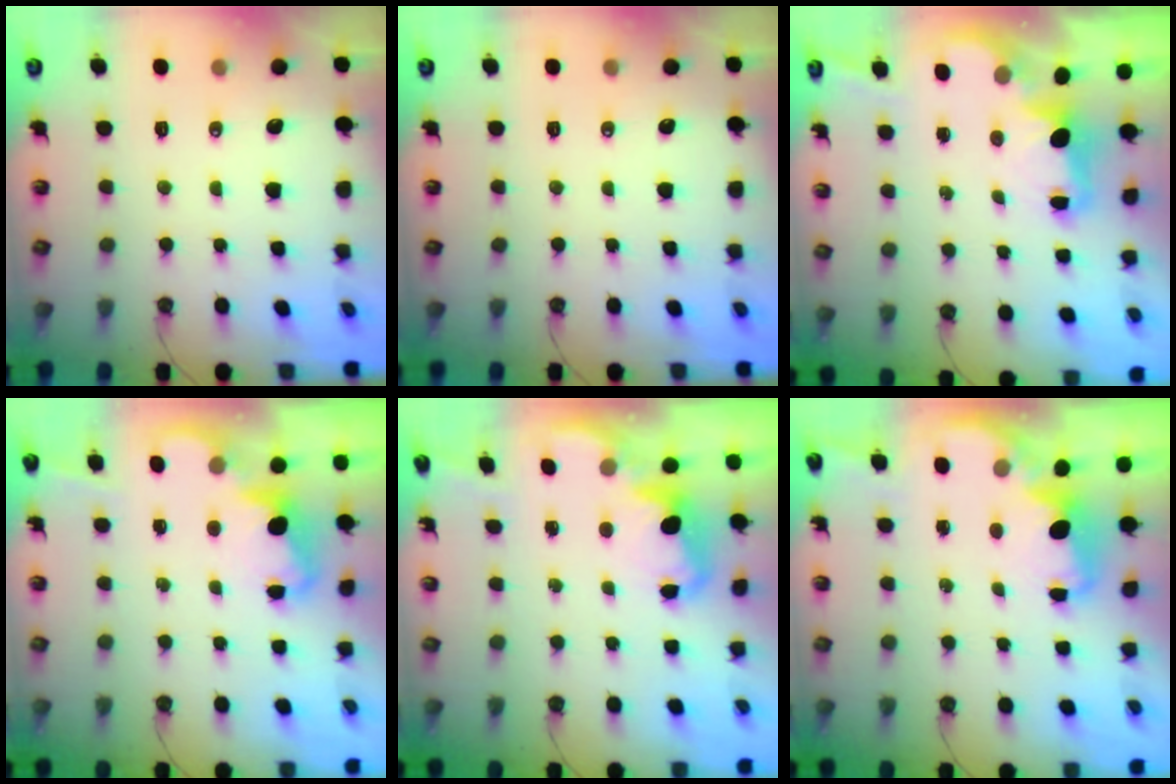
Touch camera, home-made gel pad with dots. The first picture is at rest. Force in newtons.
{"total": 0.0}
{"total": 1.9, "press": 1.7, "slide": 0.7}
{"total": 2.5, "press": 2.4, "slide": 0.5}
{"total": 2.5, "press": 2.4, "slide": 0.7}
{"total": 2.1, "press": 2.0, "slide": 0.7}